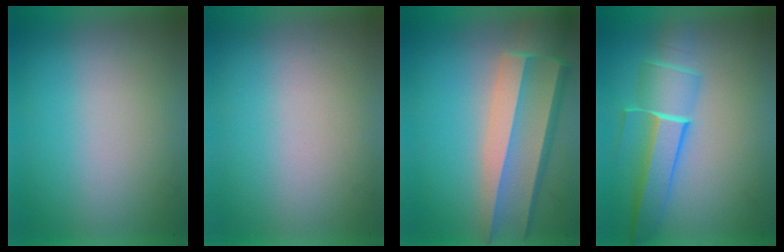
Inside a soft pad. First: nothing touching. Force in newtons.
{"total": 0.0}
{"total": 3.4}
{"total": 5.0}